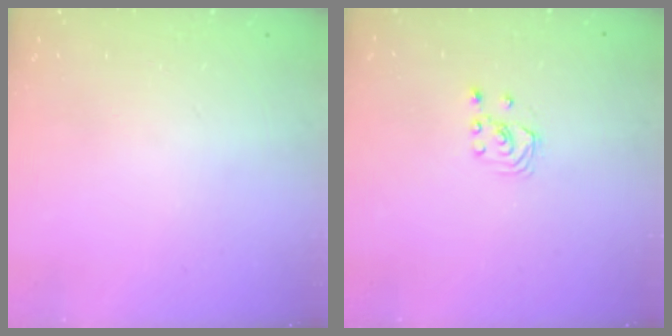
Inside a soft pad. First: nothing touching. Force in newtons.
{"total": 1.8, "press": 1.8, "slide": 0.2}